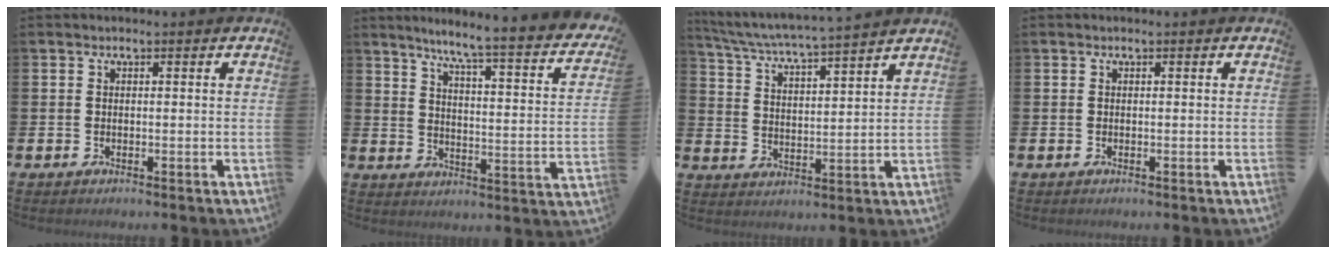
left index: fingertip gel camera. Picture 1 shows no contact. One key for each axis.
{"total": 6.3, "fx": 5.3, "fy": 0.0, "fz": 3.4, "tx": -0.073, "ty": -0.052, "tz": 0.077}
{"total": 5.2, "fx": 5.0, "fy": -0.4, "fz": 1.5, "tx": -0.051, "ty": -0.042, "tz": 0.082}
{"total": 0.0}